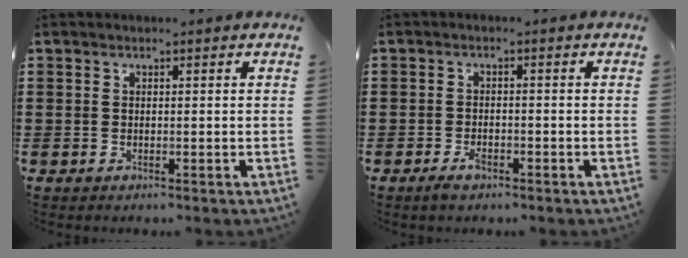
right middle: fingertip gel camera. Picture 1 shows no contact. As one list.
[{"total": 2.2, "force": [-1.3, 0.9, 1.5], "torque": [-0.035, -0.003, -0.027]}]